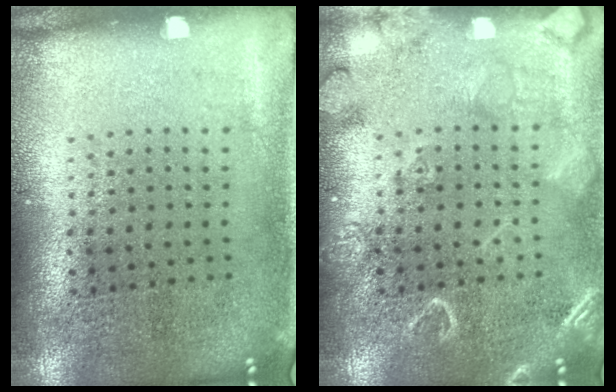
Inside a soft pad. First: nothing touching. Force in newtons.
{"total": 2.9, "press": 2.9, "slide": 0.4}